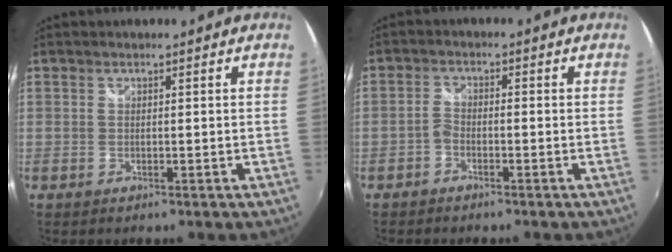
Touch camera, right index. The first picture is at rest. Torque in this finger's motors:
{"motor_torque": [-0.07, -0.03, 0.00, 0.00]}